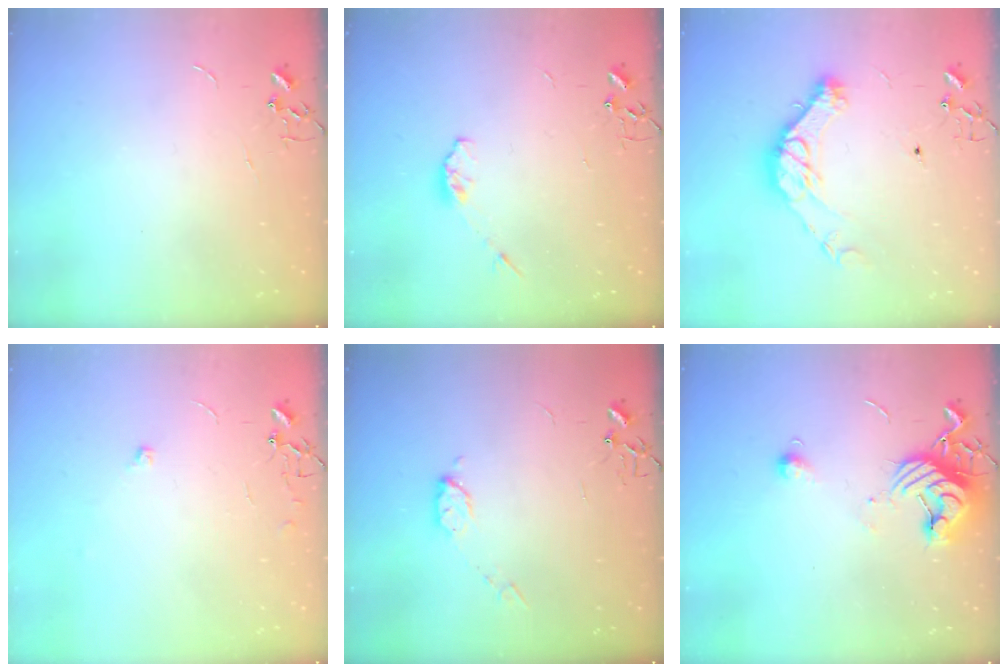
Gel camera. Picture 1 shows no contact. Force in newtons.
{"total": 4.3, "press": 4.1, "slide": 1.1}
{"total": 14.5, "press": 14.5, "slide": 1.1}
{"total": 6.6, "press": 6.5, "slide": 1.1}
{"total": 6.4, "press": 6.4, "slide": 0.3}
{"total": 11.4, "press": 11.3, "slide": 1.2}